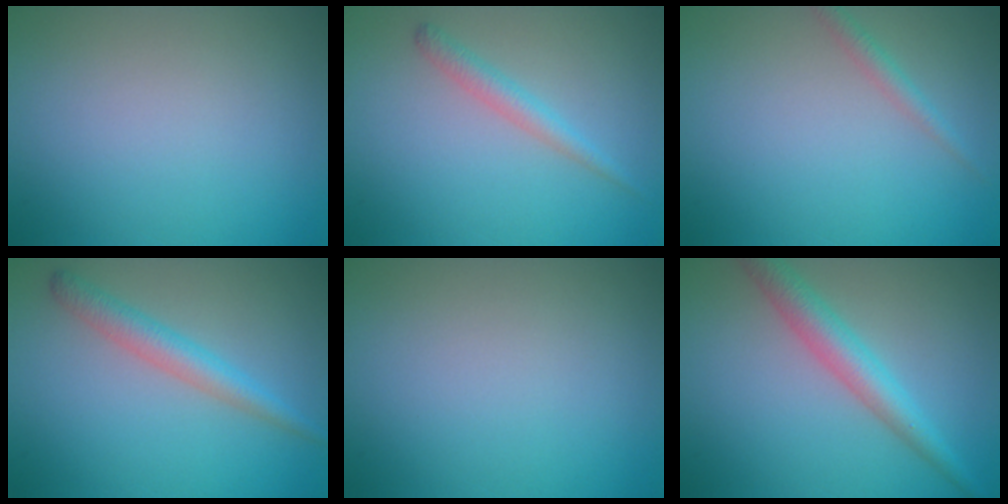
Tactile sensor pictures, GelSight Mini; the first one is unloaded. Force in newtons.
{"total": 1.7, "press": 1.7, "slide": 0.1}
{"total": 1.4, "press": 1.4, "slide": 0.1}
{"total": 2.8, "press": 2.8, "slide": 0.0}
{"total": 0.0}
{"total": 3.8, "press": 3.8, "slide": 0.0}